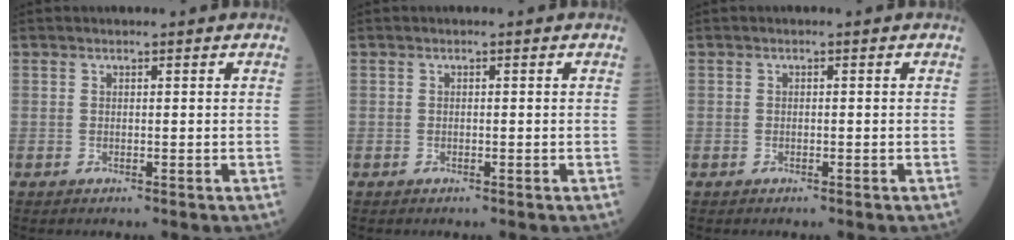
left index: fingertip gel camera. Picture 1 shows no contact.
{"total": 0.0}
{"total": 0.0}